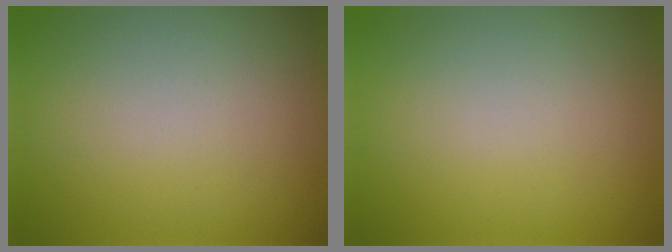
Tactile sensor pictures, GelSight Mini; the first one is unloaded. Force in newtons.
{"total": 0.0}